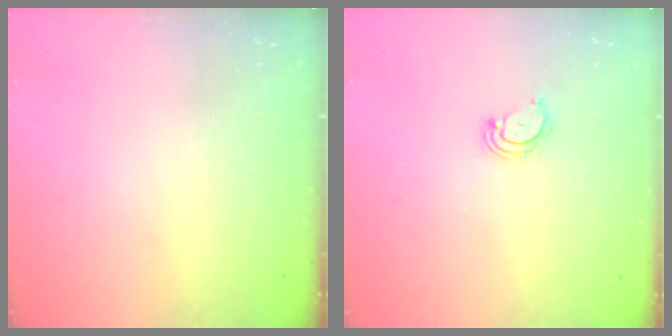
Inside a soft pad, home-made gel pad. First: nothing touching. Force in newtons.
{"total": 2.9, "press": 2.9, "slide": 0.3}